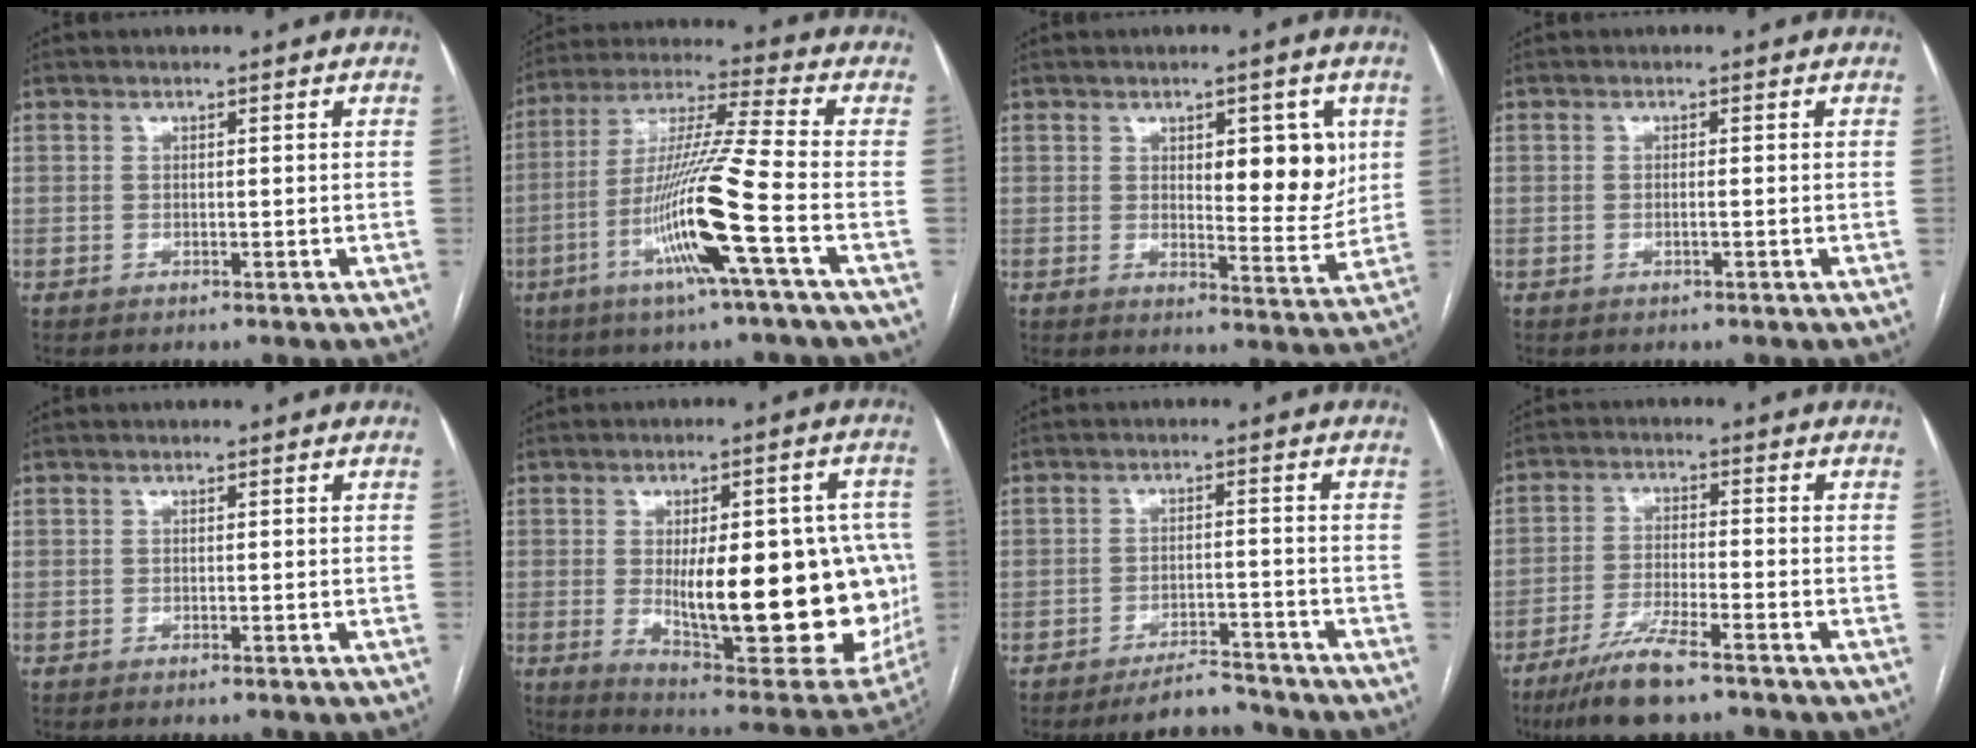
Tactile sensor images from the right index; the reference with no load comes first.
{"total": 15.1, "force": [-5.2, -1.5, 14.1], "torque": [-0.278, -0.012, -0.104]}
{"total": 8.7, "force": [2.4, 3.0, 7.8], "torque": [-0.096, -0.004, 0.036]}
{"total": 0.7, "force": [-0.2, 0.0, 0.7], "torque": [-0.014, 0.000, -0.002]}
{"total": 0.0}
{"total": 25.3, "force": [-1.8, 8.3, 23.9], "torque": [-0.277, 0.003, 0.003]}
{"total": 5.2, "force": [-5.0, 1.0, 0.9], "torque": [-0.008, -0.001, -0.079]}
{"total": 8.8, "force": [-6.4, 0.8, 6.0], "torque": [-0.119, -0.023, -0.117]}